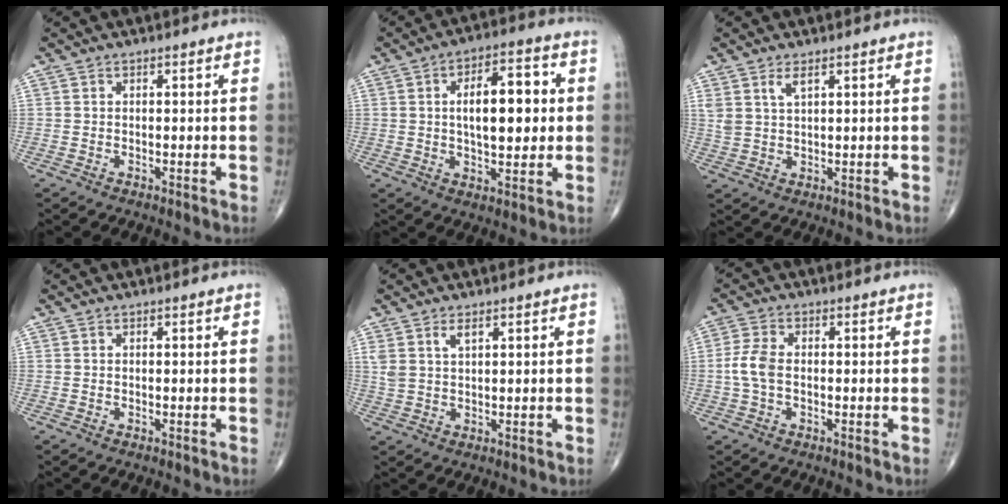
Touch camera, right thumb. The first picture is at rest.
{"total": 12.7, "force": [1.4, 5.8, 11.2], "torque": [-0.147, 0.009, 0.020]}
{"total": 3.2, "force": [1.9, 1.2, 2.3], "torque": [-0.048, -0.008, 0.044]}
{"total": 0.0}
{"total": 3.3, "force": [1.9, 1.4, 2.4], "torque": [-0.050, -0.003, 0.043]}
{"total": 4.8, "force": [-0.4, 2.7, 3.9], "torque": [-0.096, 0.011, -0.014]}